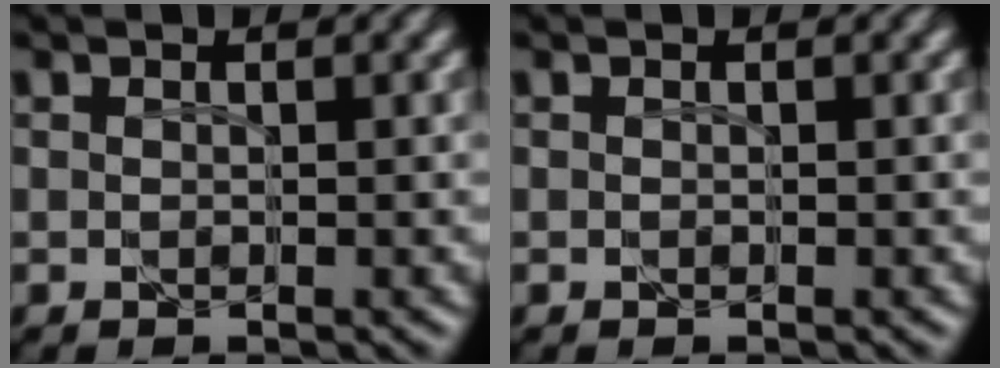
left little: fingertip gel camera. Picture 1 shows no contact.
{"total": 0.0}